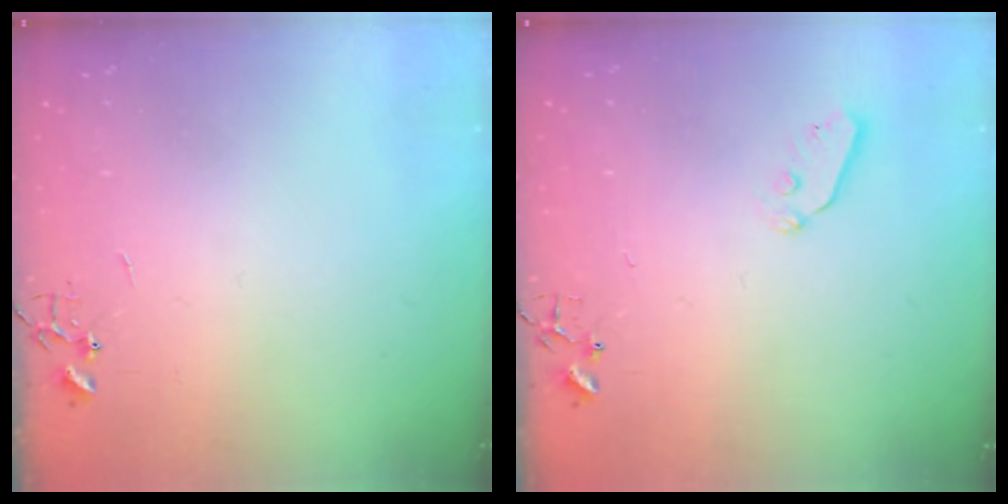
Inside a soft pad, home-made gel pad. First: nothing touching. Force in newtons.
{"total": 3.8, "press": 3.7, "slide": 0.7}